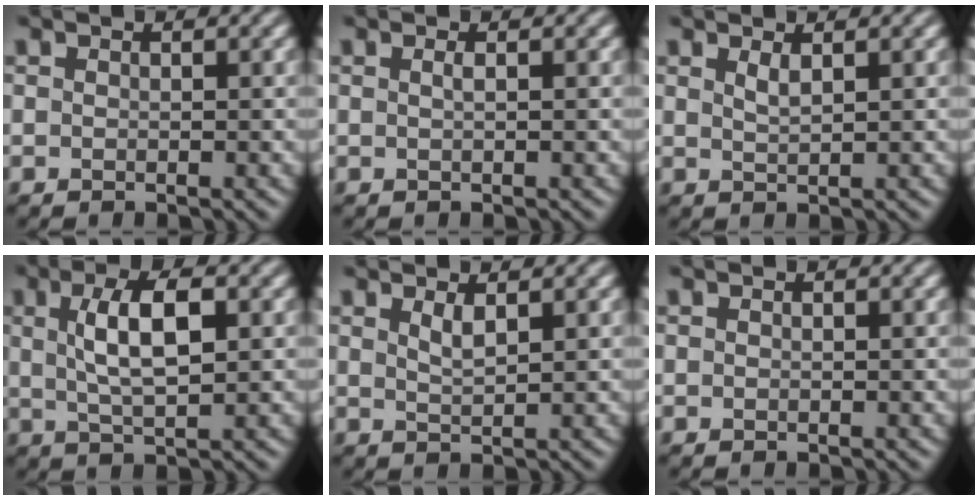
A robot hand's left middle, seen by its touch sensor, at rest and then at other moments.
{"total": 0.7, "force": [0.2, 0.2, 0.6], "torque": [-0.009, 0.005, 0.001]}
{"total": 1.1, "force": [0.7, 0.3, 0.8], "torque": [-0.016, 0.000, 0.014]}
{"total": 5.4, "force": [1.3, 1.8, 5.0], "torque": [-0.092, 0.006, 0.022]}
{"total": 1.4, "force": [0.9, 0.4, 1.1], "torque": [-0.021, -0.001, 0.017]}
{"total": 0.0}